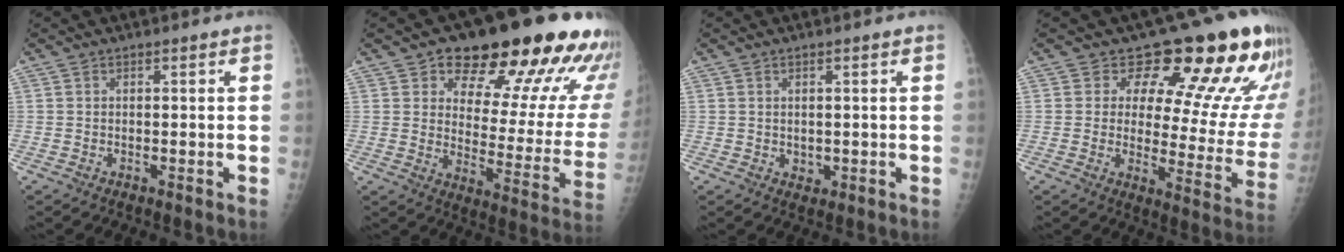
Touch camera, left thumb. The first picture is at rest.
{"total": 23.8, "force": [15.6, 9.8, 15.0], "torque": [-0.144, -0.075, 0.205]}
{"total": 1.5, "force": [0.3, 1.3, 0.6], "torque": [-0.005, -0.004, 0.010]}
{"total": 19.1, "force": [13.4, 7.9, 11.2], "torque": [-0.083, -0.083, 0.155]}